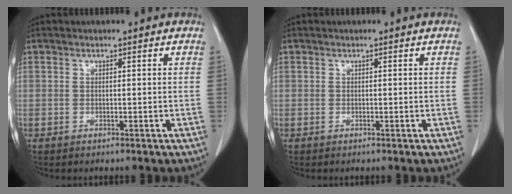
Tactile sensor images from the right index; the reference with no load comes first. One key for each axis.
{"total": 0.0}